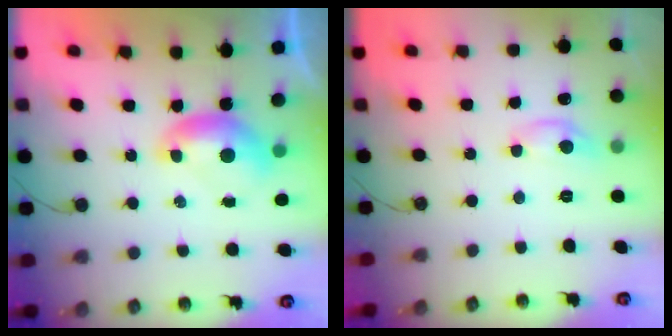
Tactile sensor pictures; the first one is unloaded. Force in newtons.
{"total": 1.1, "press": 1.0, "slide": 0.2}